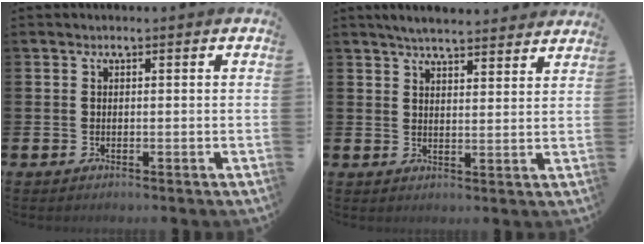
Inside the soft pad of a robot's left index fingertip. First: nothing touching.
{"total": 4.9, "force": [4.8, 0.4, 1.0], "torque": [-0.029, -0.022, 0.087]}